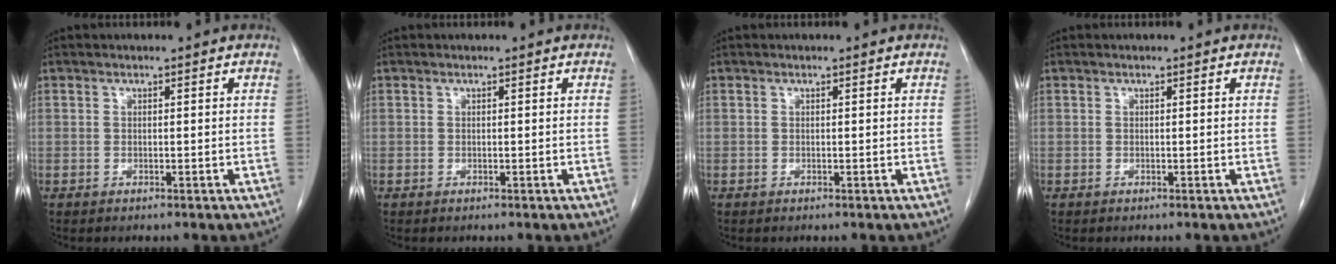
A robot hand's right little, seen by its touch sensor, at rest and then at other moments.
{"total": 0.0}
{"total": 0.0}
{"total": 0.0}